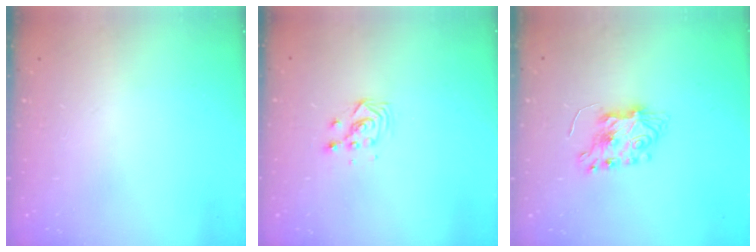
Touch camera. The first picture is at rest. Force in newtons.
{"total": 3.3, "press": 3.3, "slide": 0.2}
{"total": 6.9, "press": 6.9, "slide": 0.4}